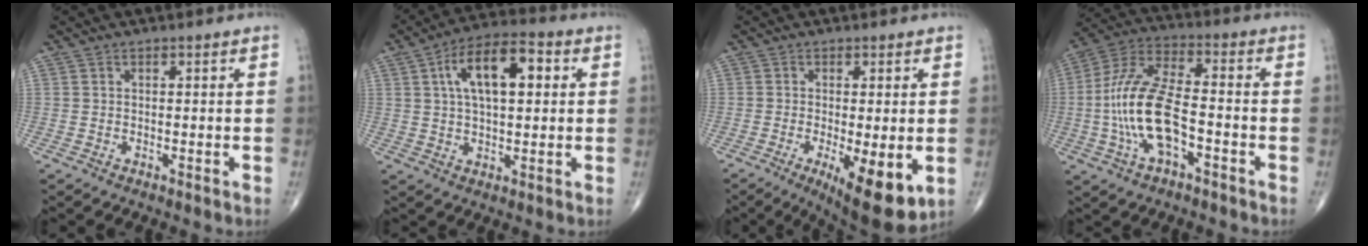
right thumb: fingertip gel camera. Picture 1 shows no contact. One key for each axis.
{"total": 12.7, "fx": 3.2, "fy": 5.9, "fz": 10.8, "tx": -0.172, "ty": 0.017, "tz": 0.047}
{"total": 11.4, "fx": -3.2, "fy": 3.5, "fz": 10.4, "tx": -0.155, "ty": -0.024, "tz": -0.040}
{"total": 15.3, "fx": -3.5, "fy": 6.6, "fz": 13.4, "tx": -0.280, "ty": 0.038, "tz": -0.068}